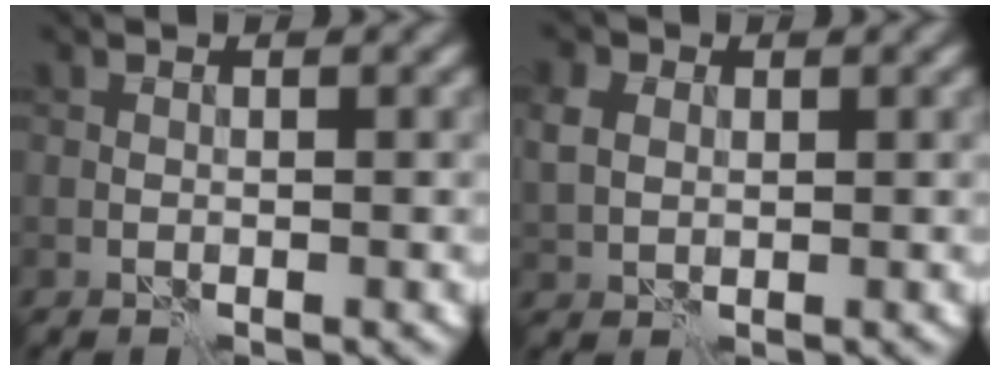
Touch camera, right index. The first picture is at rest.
{"total": 2.4, "force": [0.7, 1.9, 1.3], "torque": [-0.032, 0.004, 0.011]}